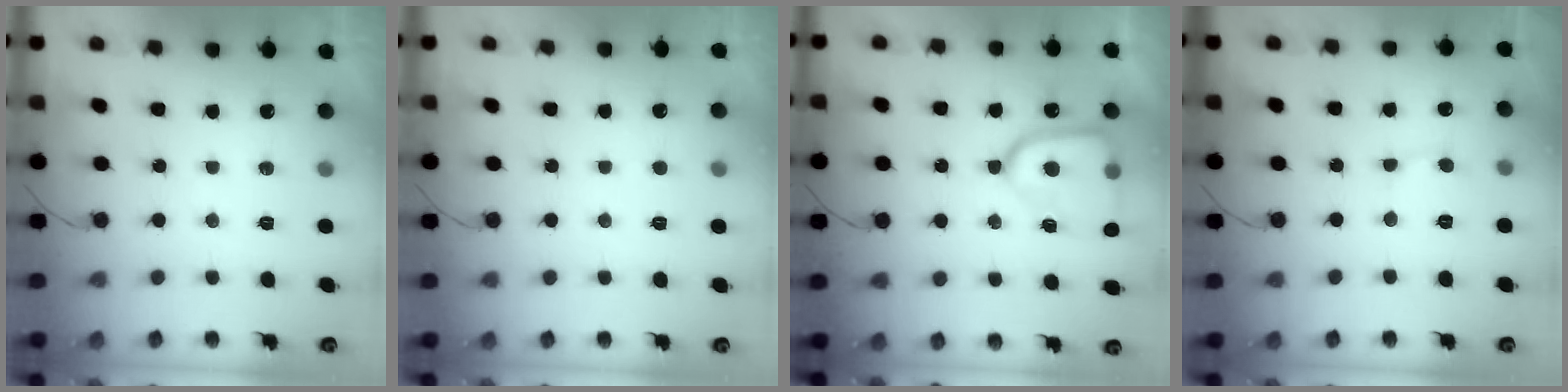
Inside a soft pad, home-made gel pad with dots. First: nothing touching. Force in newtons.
{"total": 2.5, "press": 2.4, "slide": 0.3}
{"total": 16.2, "press": 16.1, "slide": 1.5}
{"total": 2.9, "press": 2.8, "slide": 0.3}